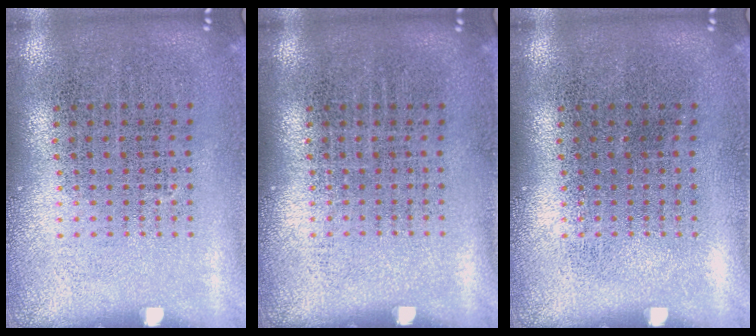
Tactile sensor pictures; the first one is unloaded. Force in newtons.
{"total": 0.0}
{"total": 0.0}